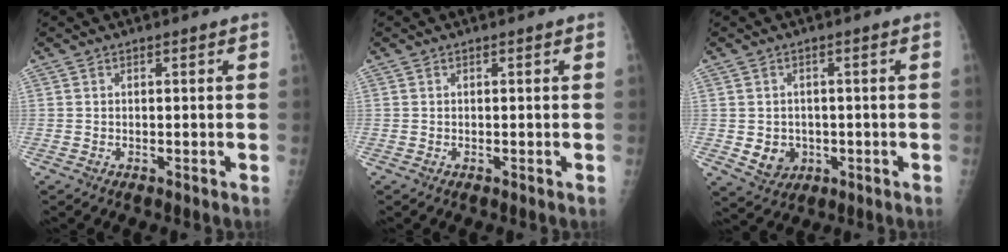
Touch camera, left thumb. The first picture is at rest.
{"total": 0.0}
{"total": 4.6, "force": [-0.7, 4.1, 2.1], "torque": [-0.014, 0.001, 0.002]}